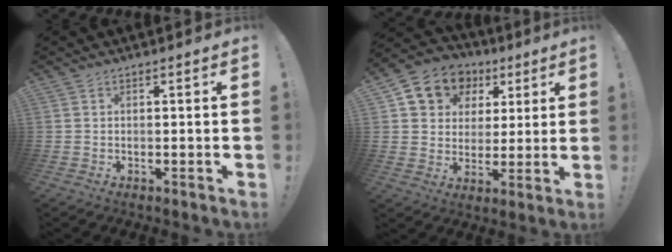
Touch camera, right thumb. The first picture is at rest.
{"total": 12.6, "force": [5.7, 10.2, 4.7], "torque": [-0.067, -0.027, 0.113]}